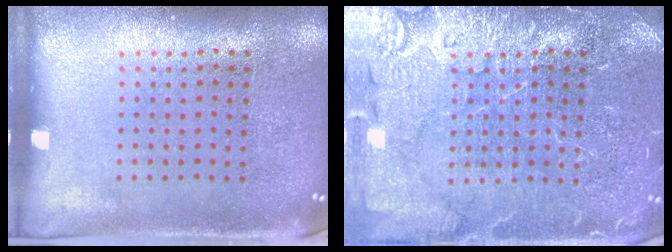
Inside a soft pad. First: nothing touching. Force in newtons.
{"total": 6.1, "press": 6.1, "slide": 0.9}